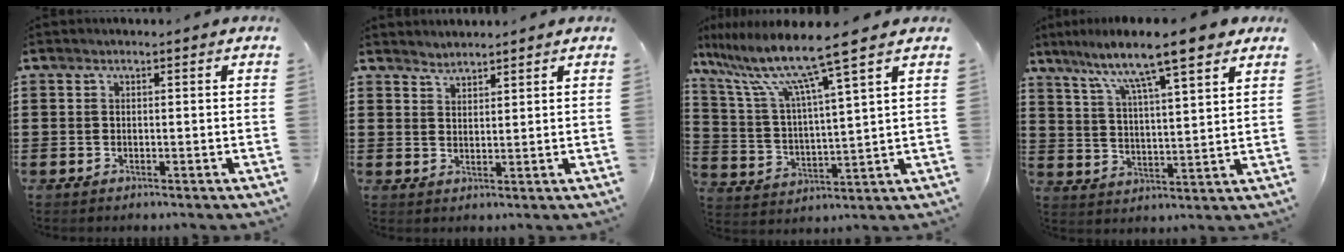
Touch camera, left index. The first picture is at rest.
{"total": 2.1, "force": [2.1, 0.2, -0.6], "torque": [0.005, -0.001, 0.041]}
{"total": 10.3, "force": [8.0, -0.5, 6.6], "torque": [-0.156, -0.044, 0.129]}
{"total": 8.9, "force": [7.2, 0.7, 5.1], "torque": [-0.120, -0.040, 0.117]}